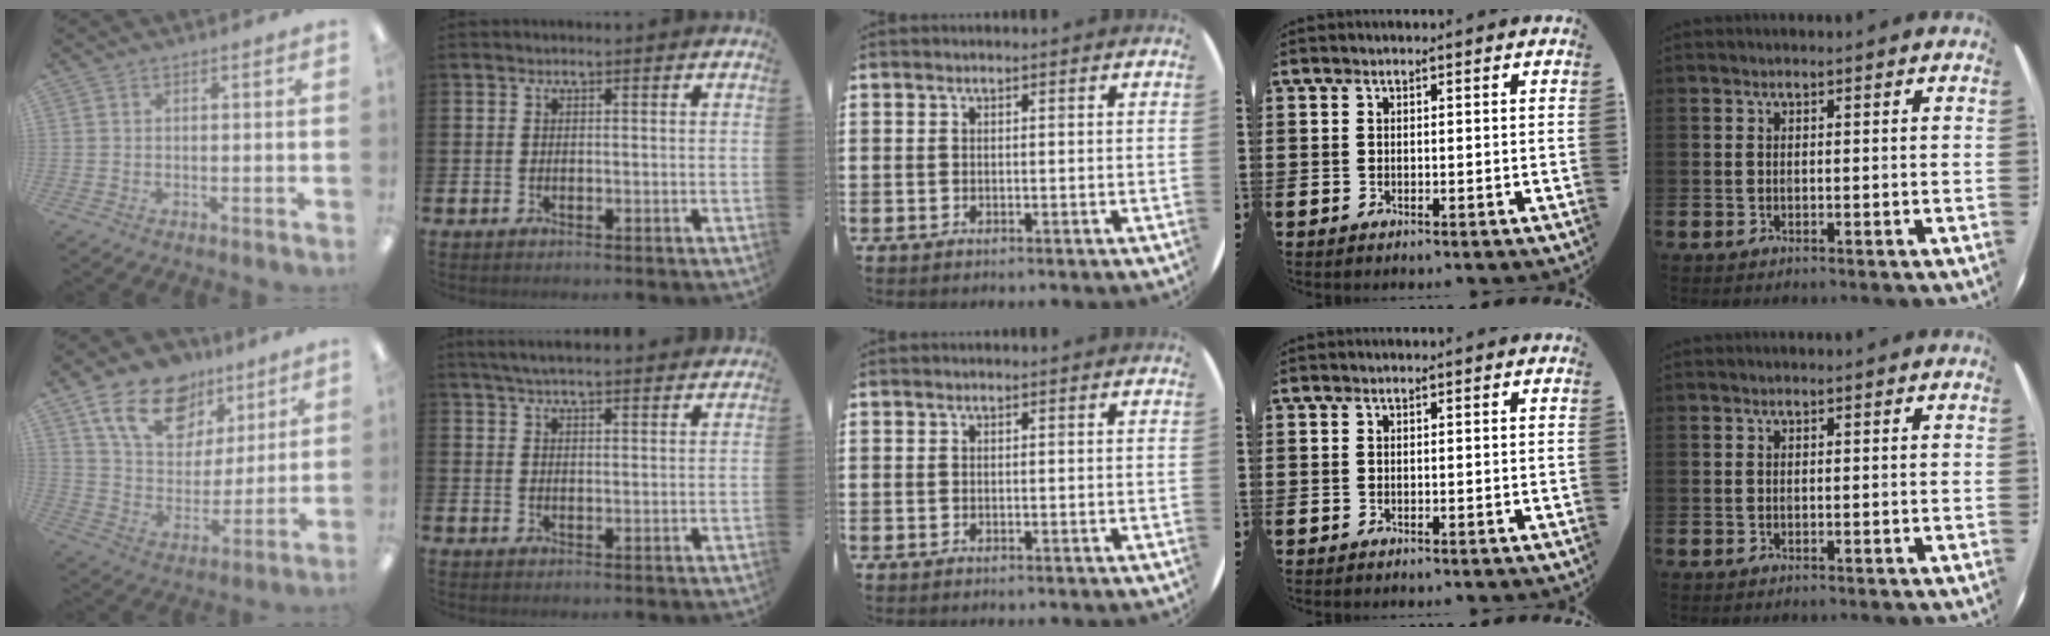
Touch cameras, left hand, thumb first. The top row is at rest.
{"thumb": {"total": 17.5, "force": [10.4, 11.3, 8.4], "torque": [-0.147, -0.041, 0.192]}, "index": {"total": 4.5, "force": [4.3, 0.3, 1.1], "torque": [-0.029, -0.013, 0.078]}}